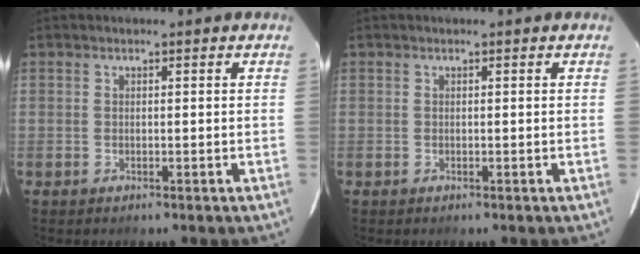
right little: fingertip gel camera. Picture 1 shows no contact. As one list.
[{"total": 0.0}]